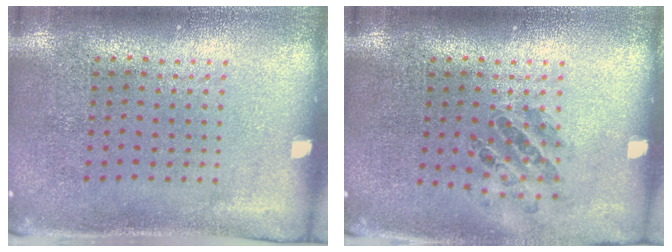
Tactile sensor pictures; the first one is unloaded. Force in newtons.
{"total": 0.8, "press": 0.8, "slide": 0.1}